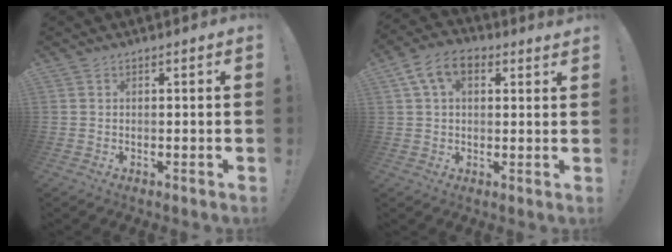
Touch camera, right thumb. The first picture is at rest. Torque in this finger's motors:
{"motor_torque": [0.12, 0.12, 0.06, 0.06, 0.00]}